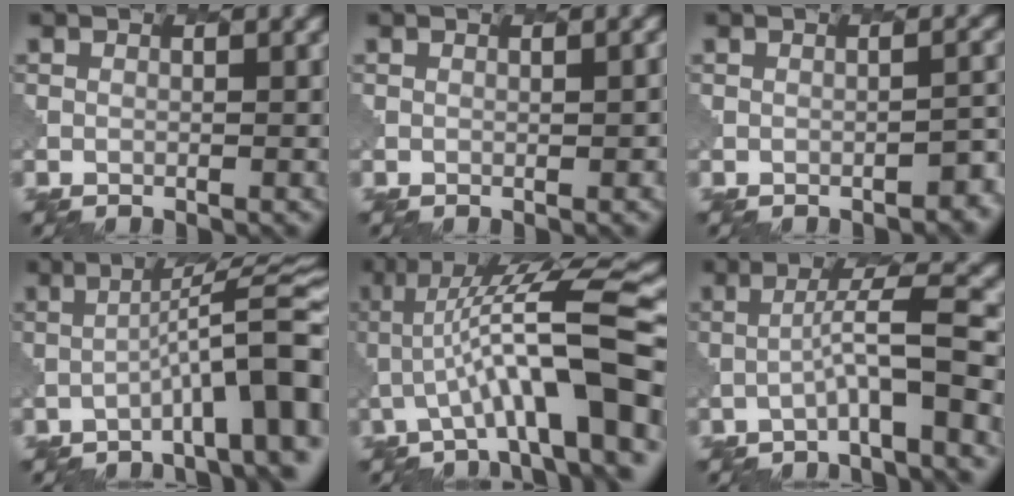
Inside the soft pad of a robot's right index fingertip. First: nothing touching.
{"total": 1.0, "force": [-0.3, 0.3, 1.0], "torque": [-0.011, 0.006, -0.002]}
{"total": 2.7, "force": [-2.1, 0.7, 1.6], "torque": [-0.015, 0.006, -0.025]}
{"total": 9.3, "force": [-3.5, 1.6, 8.5], "torque": [-0.106, 0.028, -0.051]}
{"total": 10.6, "force": [-1.5, 2.2, 10.2], "torque": [-0.149, 0.032, -0.025]}
{"total": 4.1, "force": [-1.3, 0.2, 3.9], "torque": [-0.060, 0.021, -0.036]}